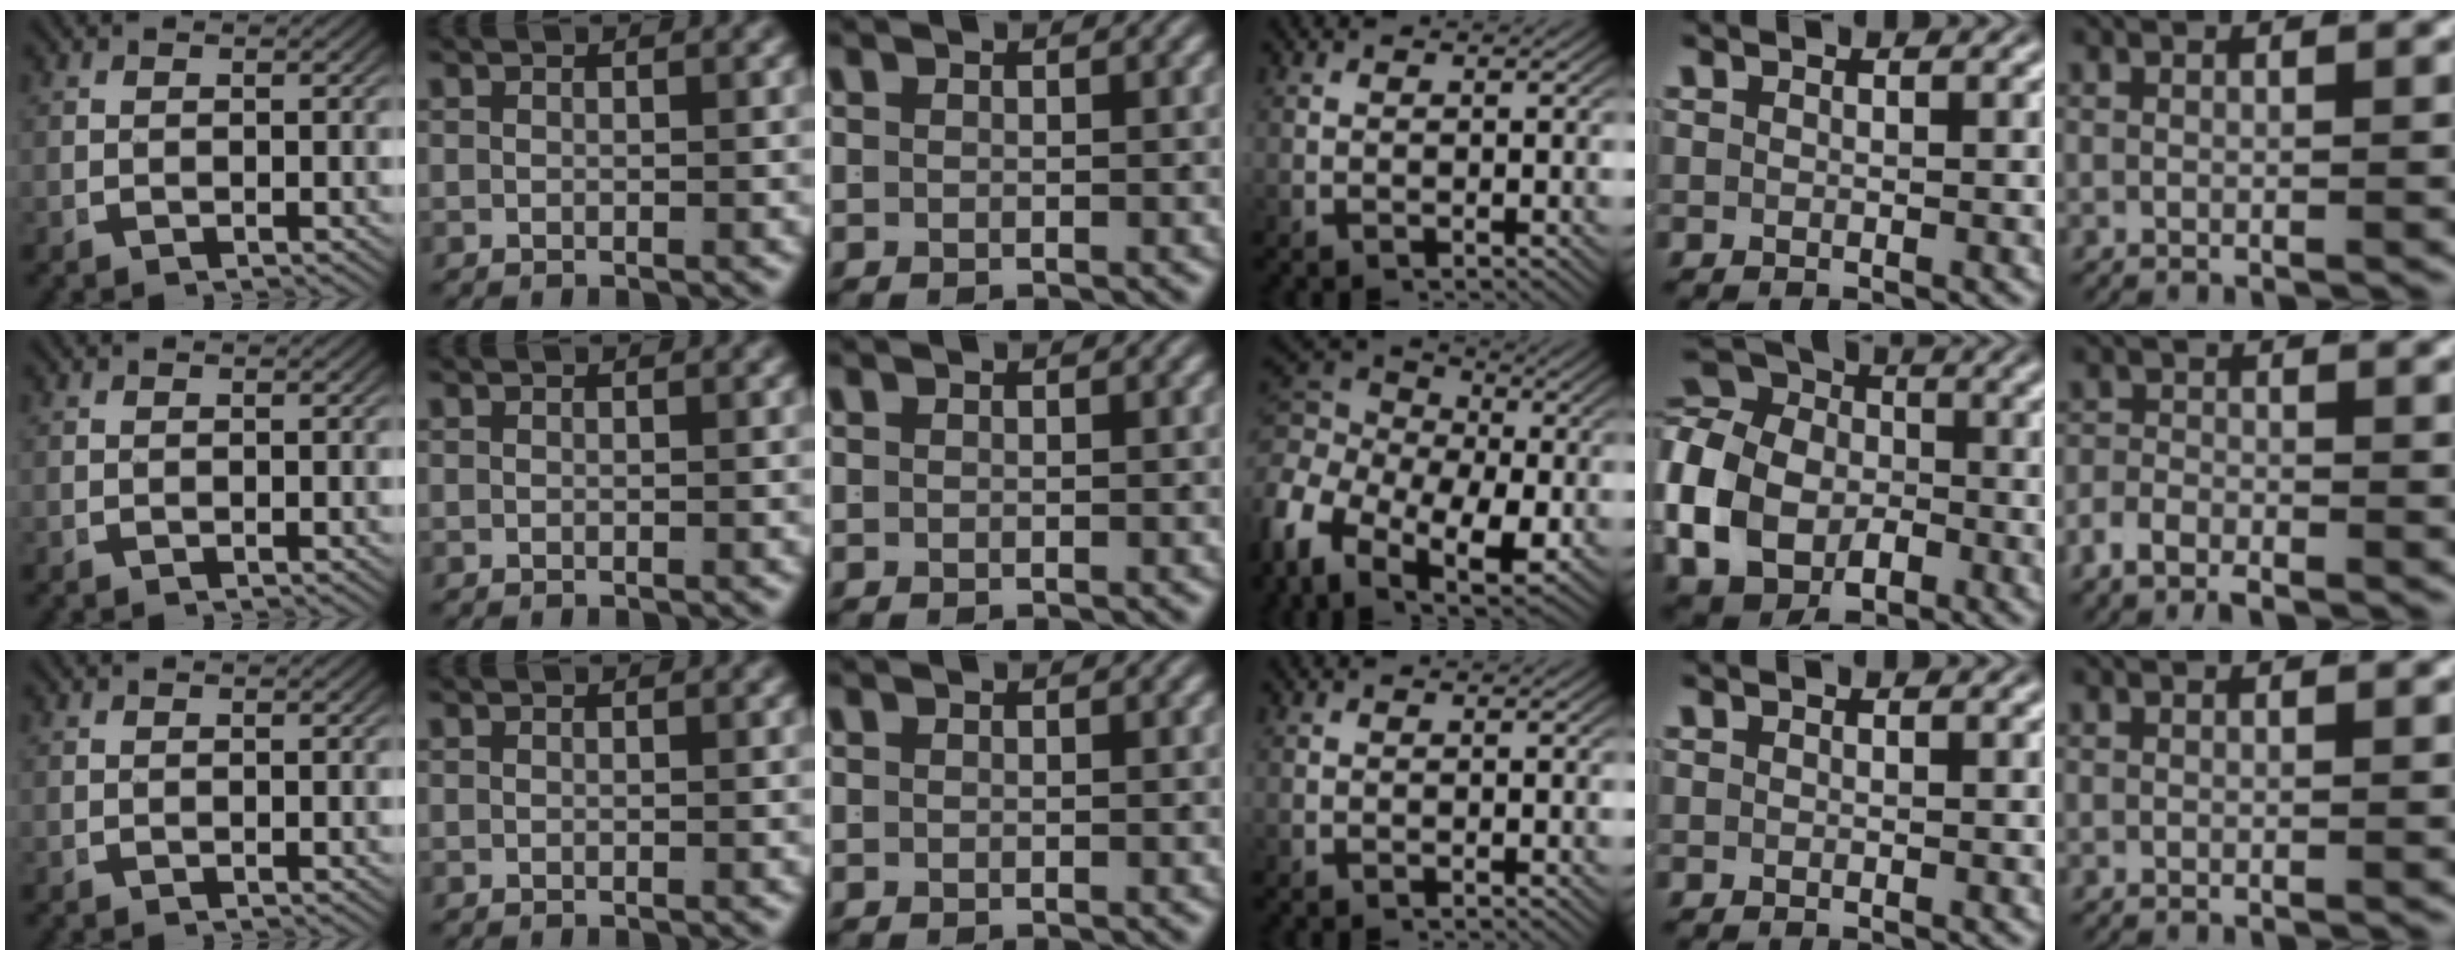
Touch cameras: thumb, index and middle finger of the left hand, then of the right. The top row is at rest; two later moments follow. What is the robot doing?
{"motion": "lift_and_place", "object": "jacket"}